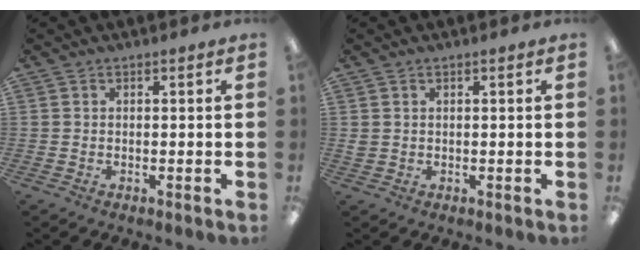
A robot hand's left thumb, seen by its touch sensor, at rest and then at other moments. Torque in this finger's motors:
{"motor_torque": [0.02, 0.18, 0.38, -0.33, -0.02]}